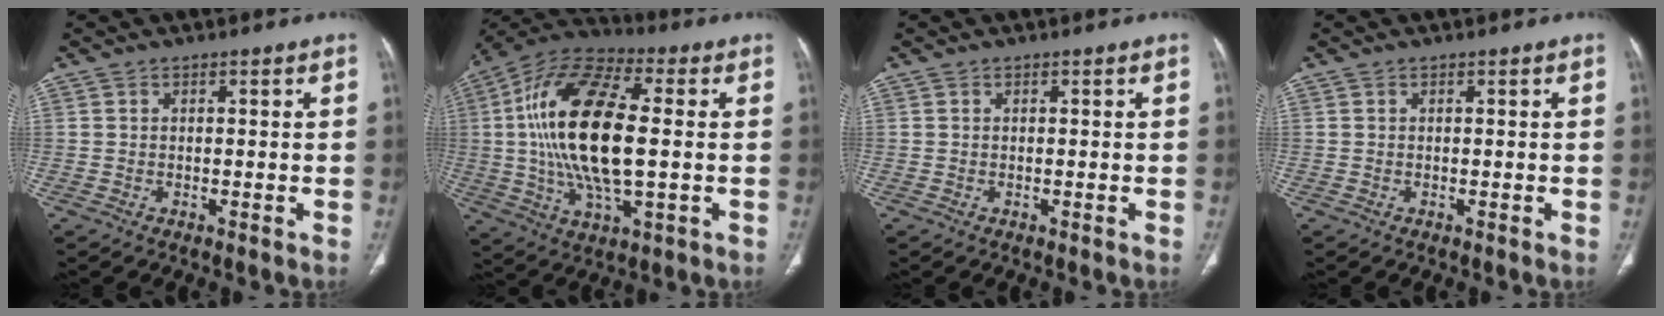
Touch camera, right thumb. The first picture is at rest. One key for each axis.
{"total": 23.1, "fx": 1.0, "fy": 9.5, "fz": 21.0, "tx": -0.419, "ty": 0.009, "tz": 0.013}
{"total": 0.0}
{"total": 0.0}